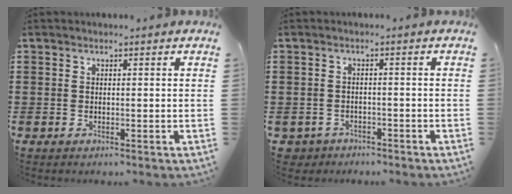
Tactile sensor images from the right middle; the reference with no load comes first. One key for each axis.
{"total": 2.1, "fx": -1.9, "fy": 0.9, "fz": -0.2, "tx": -0.006, "ty": 0.000, "tz": -0.043}